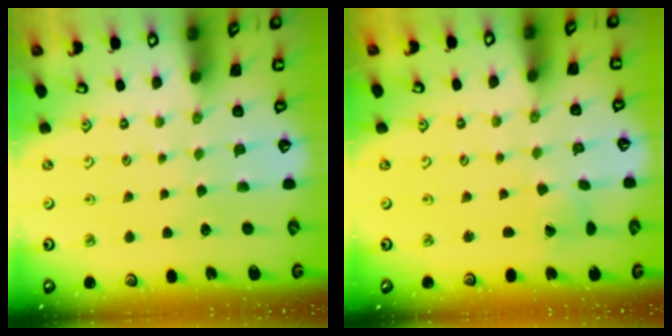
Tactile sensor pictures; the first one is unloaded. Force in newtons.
{"total": 1.5, "press": 1.5, "slide": 0.1}